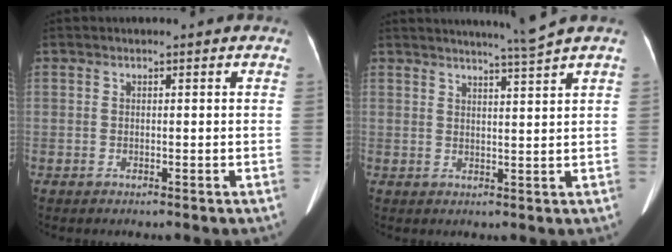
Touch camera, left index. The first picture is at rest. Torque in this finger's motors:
{"motor_torque": [0.09, -0.26, -0.07, 0.00]}